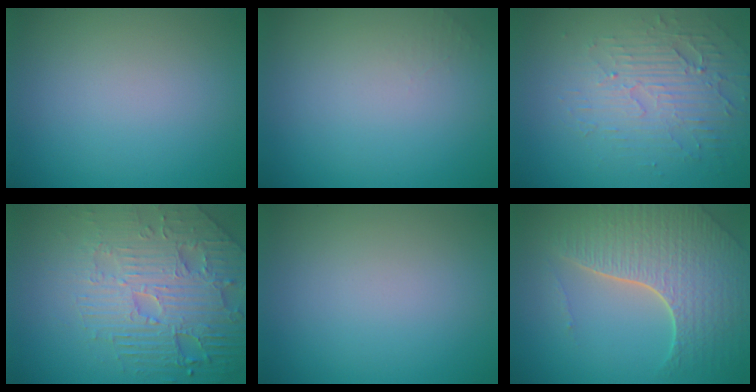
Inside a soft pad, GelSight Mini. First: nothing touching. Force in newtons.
{"total": 0.7, "press": 0.7, "slide": 0.1}
{"total": 3.7, "press": 3.2, "slide": 1.8}
{"total": 6.8, "press": 5.6, "slide": 3.7}
{"total": 0.0}
{"total": 7.3, "press": 5.2, "slide": 5.1}